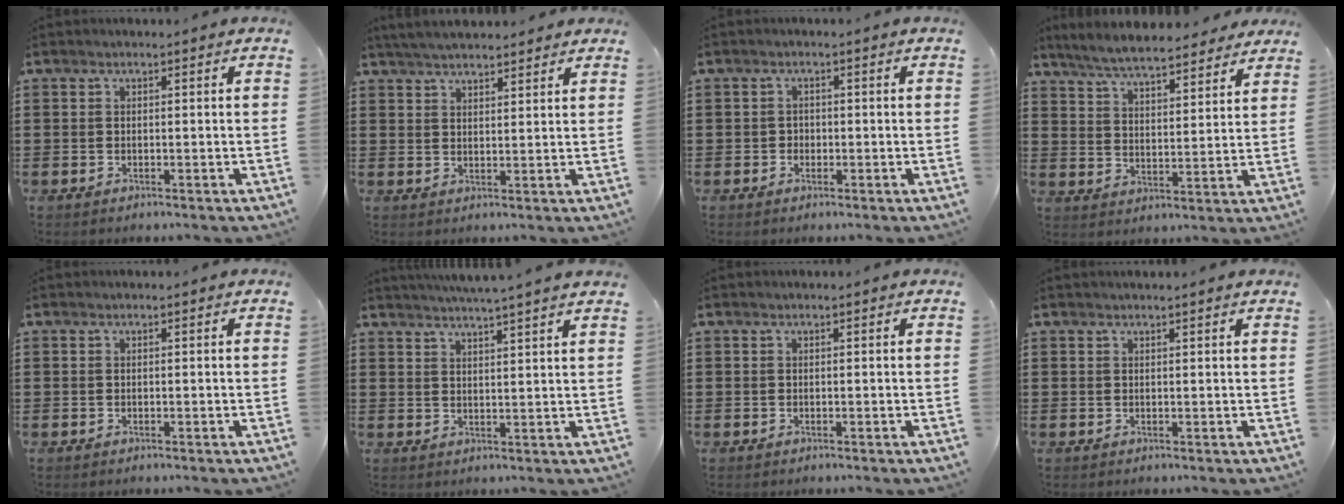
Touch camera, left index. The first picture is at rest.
{"total": 3.7, "force": [3.5, 0.3, 0.9], "torque": [-0.027, -0.003, 0.066]}
{"total": 2.3, "force": [-0.4, 2.1, 0.7], "torque": [-0.022, 0.005, -0.013]}
{"total": 6.2, "force": [5.9, 0.4, 1.8], "torque": [-0.061, -0.027, 0.105]}
{"total": 0.0}
{"total": 3.5, "force": [3.3, -1.0, 0.8], "torque": [-0.026, -0.015, 0.057]}
{"total": 0.0}
{"total": 0.7, "force": [0.6, -0.1, 0.3], "torque": [-0.006, -0.003, 0.013]}